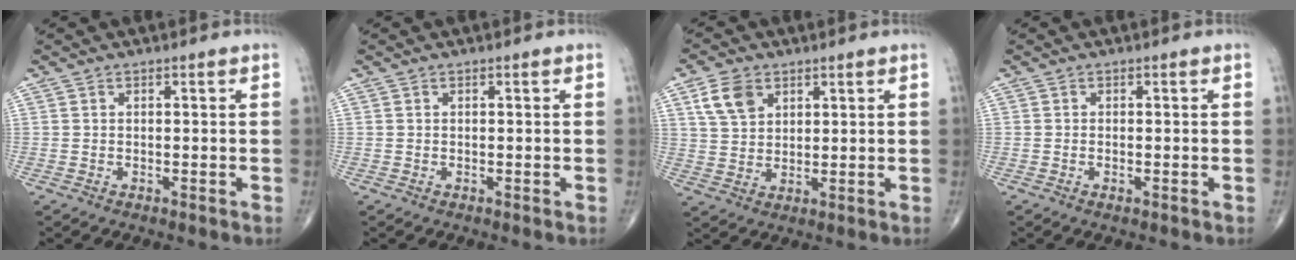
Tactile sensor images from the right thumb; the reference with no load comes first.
{"total": 0.0}
{"total": 6.7, "force": [3.3, 4.6, 3.7], "torque": [-0.055, -0.008, 0.065]}
{"total": 0.7, "force": [-0.3, 0.2, 0.6], "torque": [-0.012, -0.002, -0.006]}